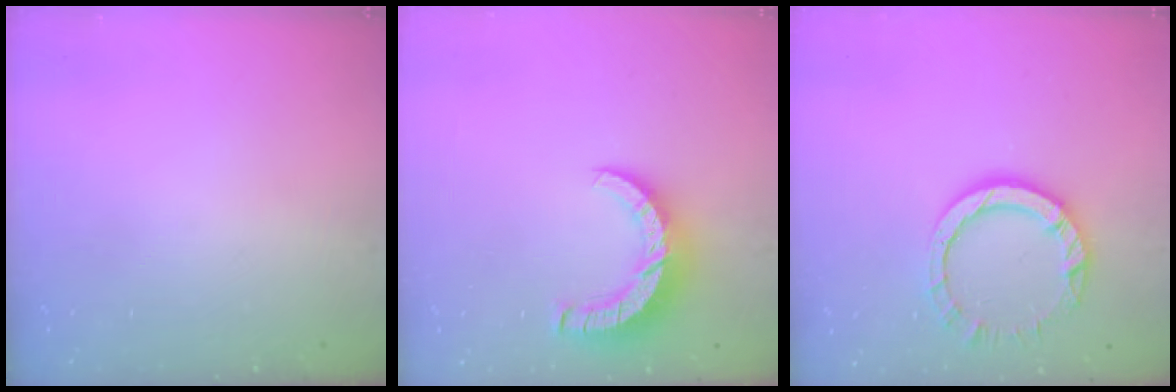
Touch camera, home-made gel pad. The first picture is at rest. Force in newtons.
{"total": 8.5, "press": 8.5, "slide": 0.8}
{"total": 8.6, "press": 8.5, "slide": 1.0}